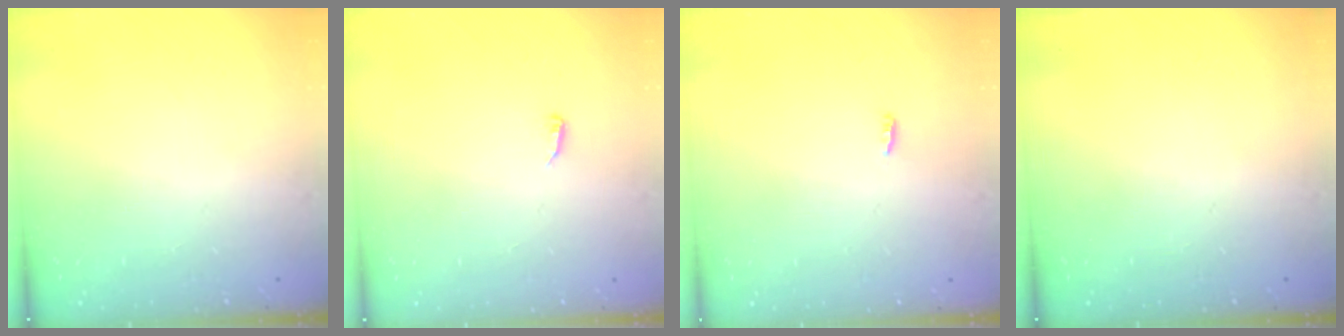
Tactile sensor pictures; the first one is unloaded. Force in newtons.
{"total": 4.3, "press": 4.2, "slide": 0.6}
{"total": 2.8, "press": 2.7, "slide": 0.8}
{"total": 0.0}